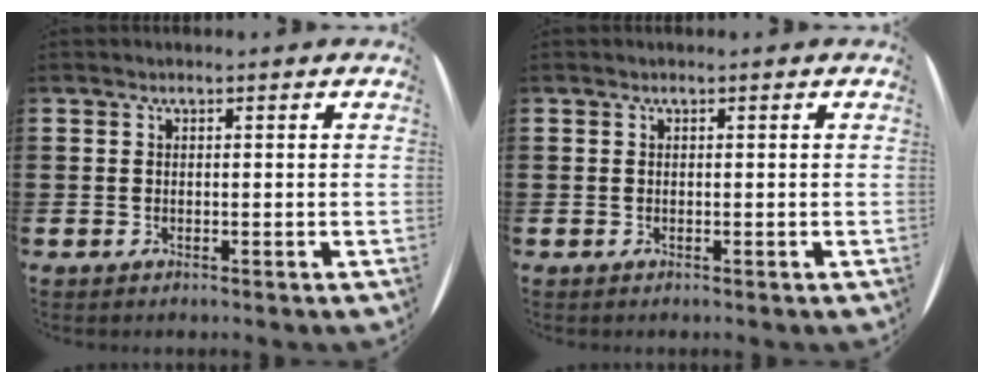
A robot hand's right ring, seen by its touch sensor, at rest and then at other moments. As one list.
[{"total": 0.0}]